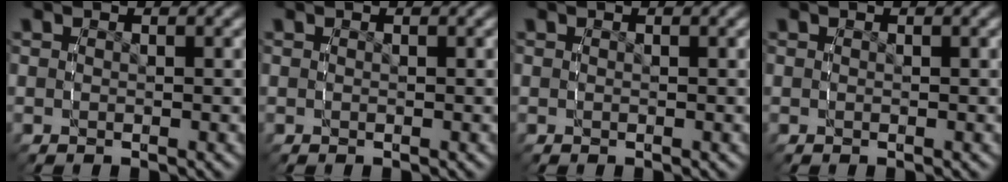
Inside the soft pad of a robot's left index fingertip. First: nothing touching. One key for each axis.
{"total": 0.0}
{"total": 0.0}
{"total": 0.0}